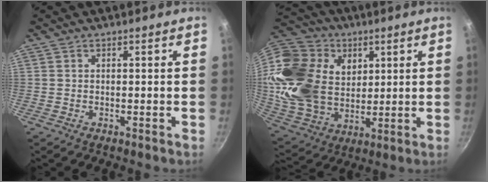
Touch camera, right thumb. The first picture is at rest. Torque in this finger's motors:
{"motor_torque": [1.19, 3.82, 0.88, 0.77, 0.23]}